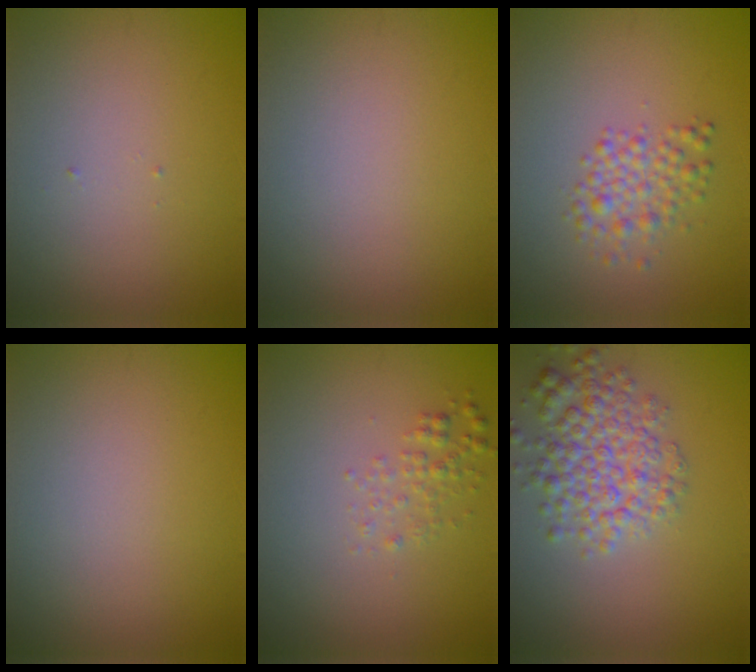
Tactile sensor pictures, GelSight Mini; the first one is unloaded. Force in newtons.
{"total": 0.0}
{"total": 2.7, "press": 2.7, "slide": 0.1}
{"total": 0.0}
{"total": 1.5, "press": 1.5, "slide": 0.0}
{"total": 4.9, "press": 4.9, "slide": 0.2}